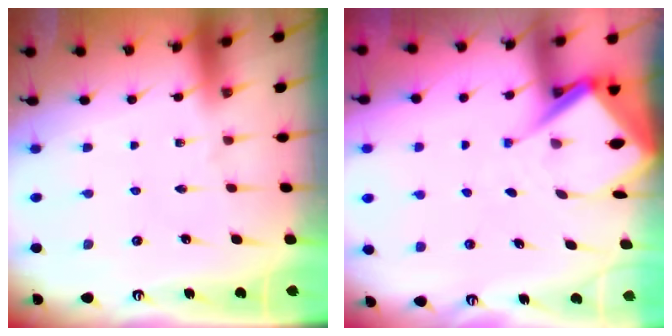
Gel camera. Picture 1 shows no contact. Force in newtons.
{"total": 8.9, "press": 8.9, "slide": 0.7}